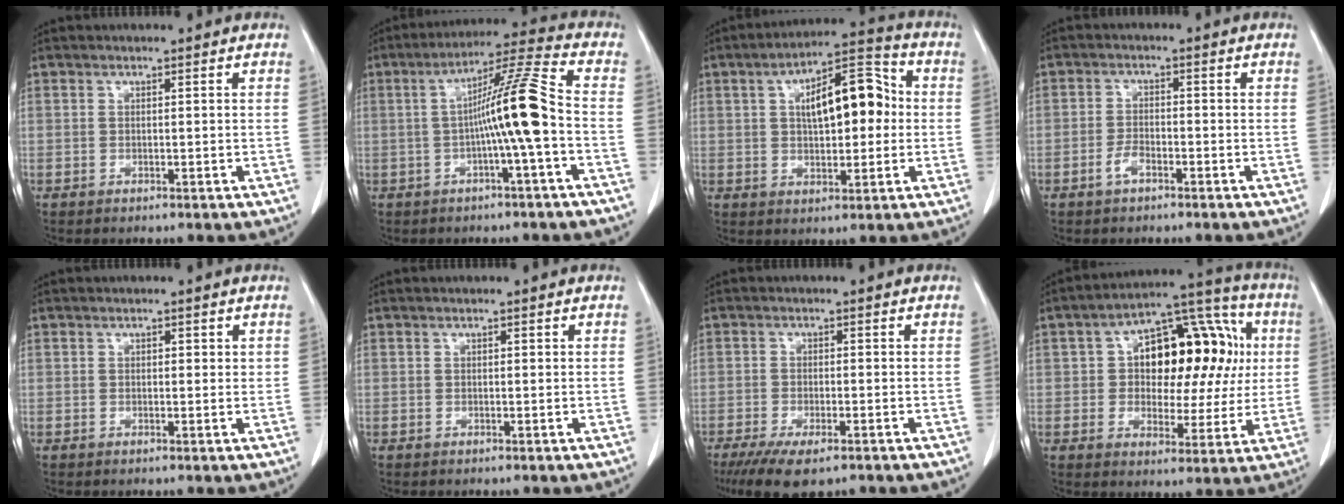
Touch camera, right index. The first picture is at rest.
{"total": 10.5, "force": [-1.4, -1.1, 10.4], "torque": [-0.175, 0.018, -0.028]}
{"total": 12.2, "force": [1.6, 5.0, 11.0], "torque": [-0.175, 0.035, 0.025]}
{"total": 2.5, "force": [-1.5, 1.1, 1.7], "torque": [-0.031, 0.004, -0.028]}
{"total": 1.2, "force": [0.4, 0.8, 0.8], "torque": [-0.006, 0.000, 0.005]}
{"total": 0.0}
{"total": 8.0, "force": [-5.5, 2.4, 5.3], "torque": [-0.084, -0.017, -0.086]}
{"total": 16.6, "force": [2.7, 9.1, 13.7], "torque": [-0.180, 0.054, 0.041]}